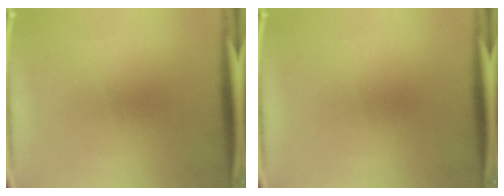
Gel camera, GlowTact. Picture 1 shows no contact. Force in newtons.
{"total": 0.0}